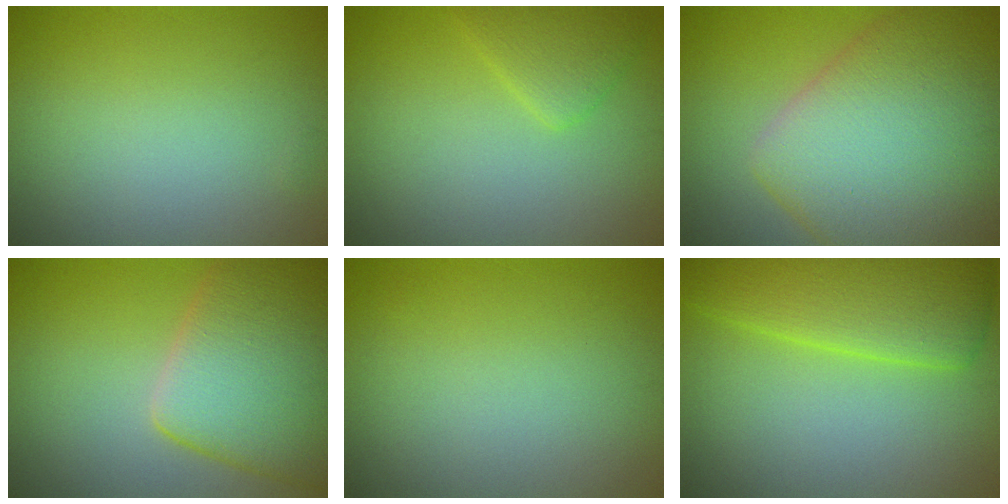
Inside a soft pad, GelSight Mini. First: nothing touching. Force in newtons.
{"total": 2.3, "press": 2.3, "slide": 0.1}
{"total": 12.9, "press": 12.9, "slide": 0.5}
{"total": 9.3, "press": 9.2, "slide": 0.6}
{"total": 0.0}
{"total": 6.3, "press": 6.3, "slide": 0.2}